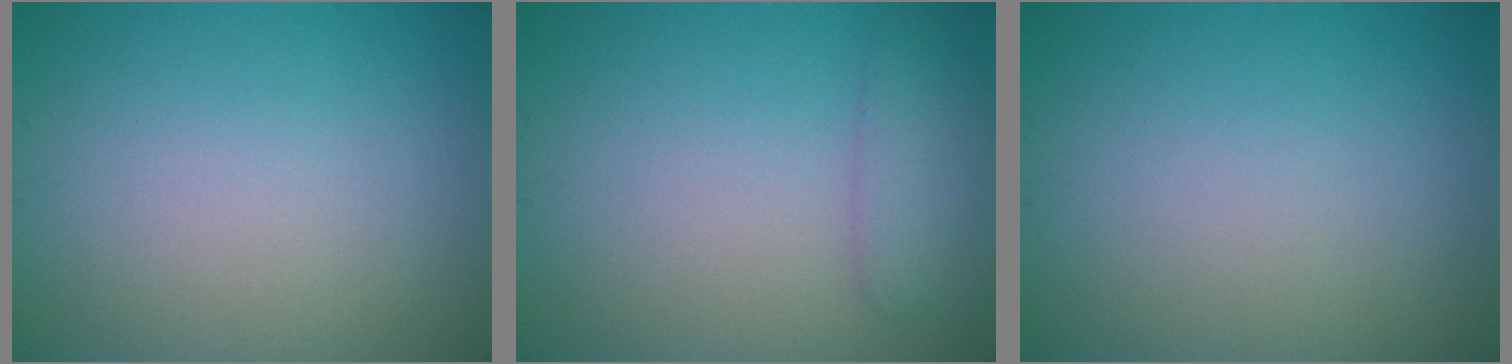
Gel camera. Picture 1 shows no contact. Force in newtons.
{"total": 2.3, "press": 2.3, "slide": 0.1}
{"total": 0.0}